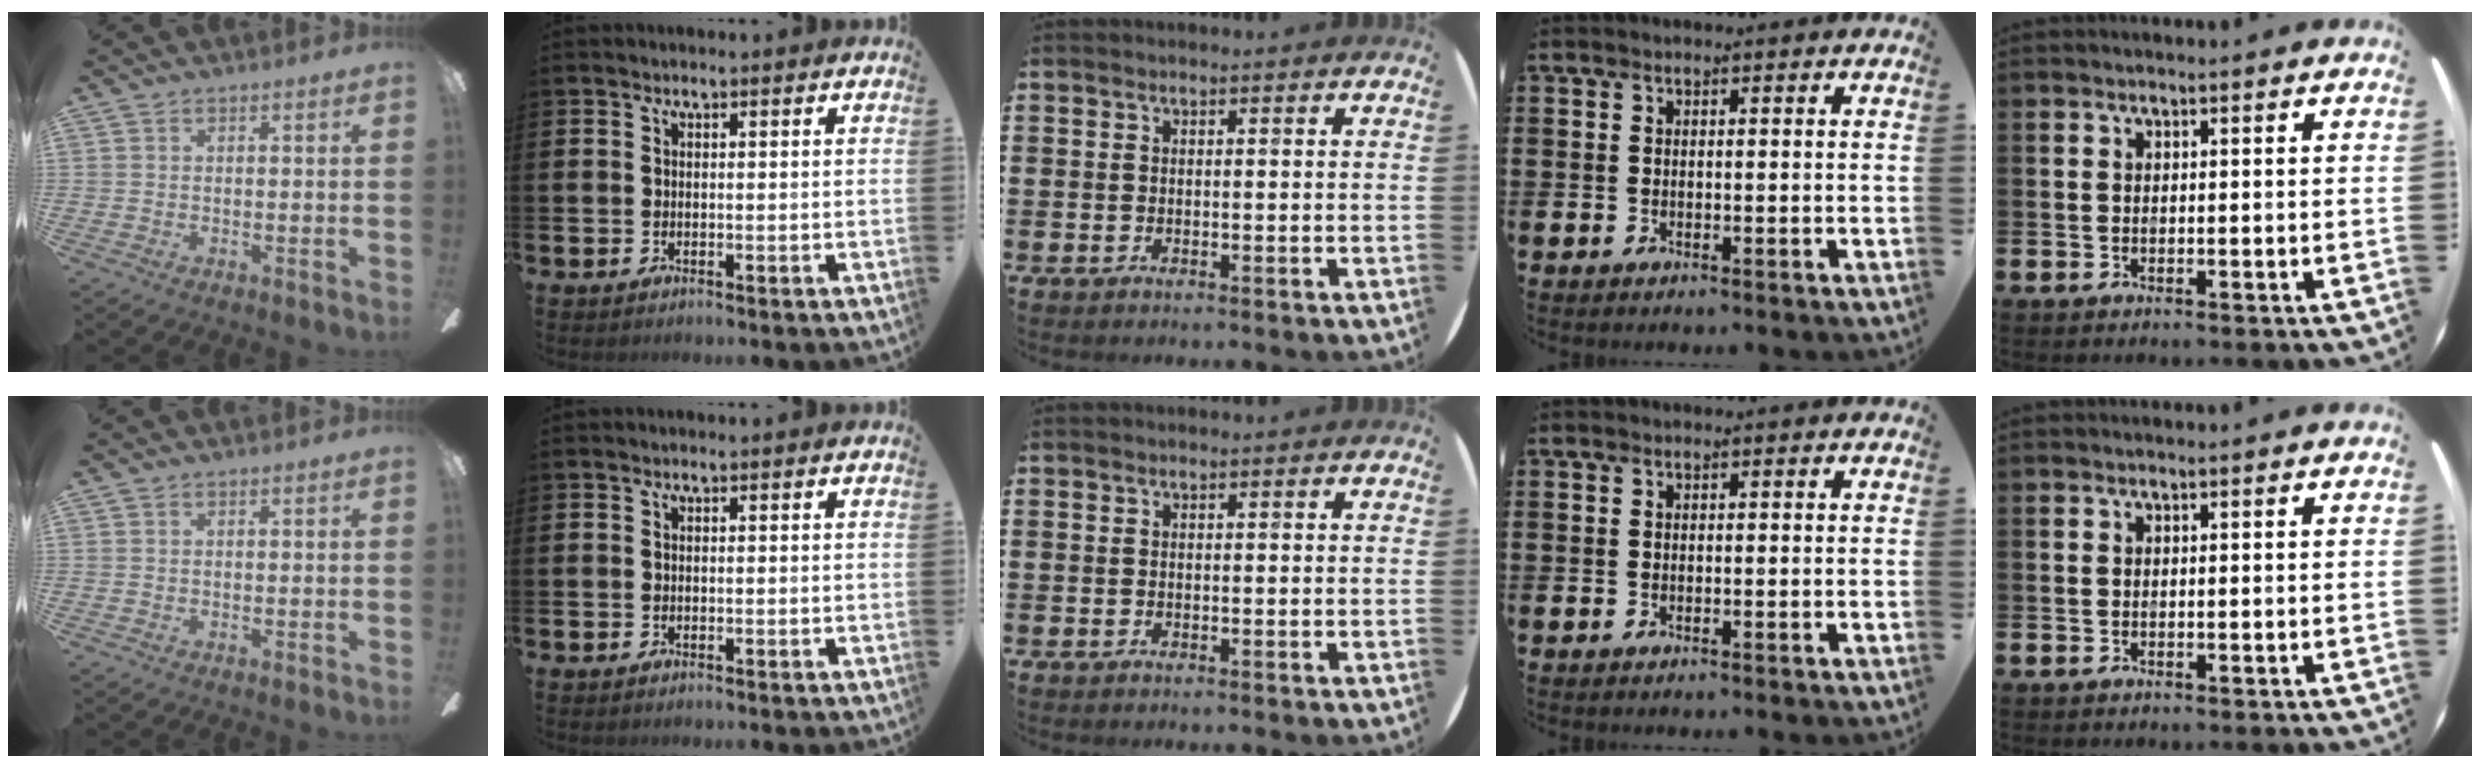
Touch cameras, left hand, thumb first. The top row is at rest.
{}